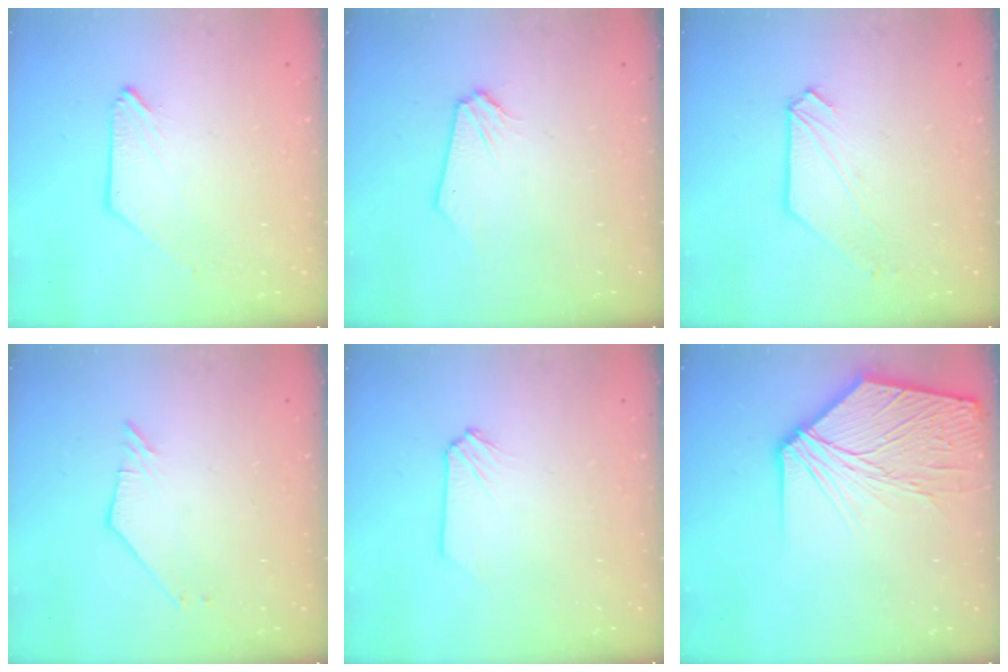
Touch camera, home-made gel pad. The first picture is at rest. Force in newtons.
{"total": 0.0}
{"total": 1.8, "press": 1.8, "slide": 0.1}
{"total": 2.1, "press": 2.1, "slide": 0.1}
{"total": 0.0}
{"total": 14.5, "press": 14.4, "slide": 1.9}